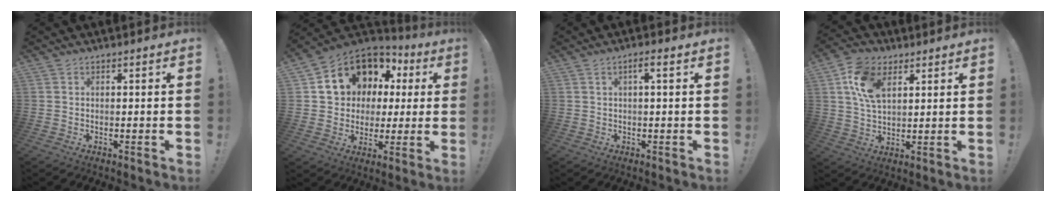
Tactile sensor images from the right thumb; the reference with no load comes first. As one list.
[{"total": 14.1, "force": [5.7, 11.4, 6.1], "torque": [-0.104, -0.027, 0.127]}, {"total": 2.4, "force": [0.6, 0.1, 2.4], "torque": [-0.039, 0.000, 0.005]}, {"total": 12.4, "force": [5.1, 7.8, 8.2], "torque": [-0.153, -0.003, 0.096]}]